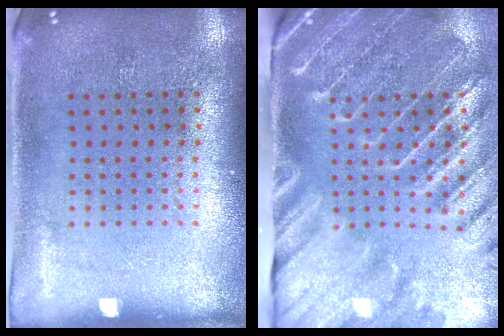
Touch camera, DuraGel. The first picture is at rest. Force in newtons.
{"total": 4.1, "press": 3.4, "slide": 2.4}